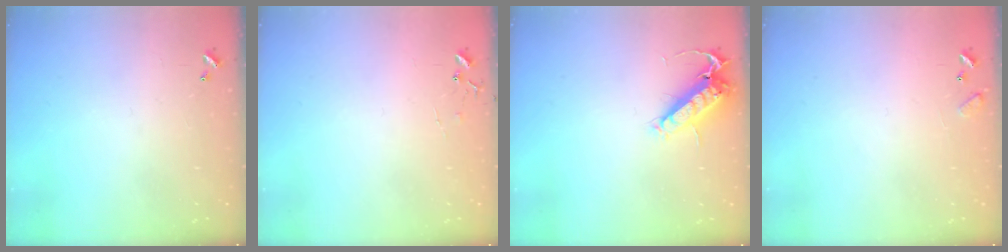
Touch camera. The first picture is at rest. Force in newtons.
{"total": 6.9, "press": 6.9, "slide": 0.4}
{"total": 13.1, "press": 13.0, "slide": 2.0}
{"total": 6.4, "press": 6.4, "slide": 0.5}